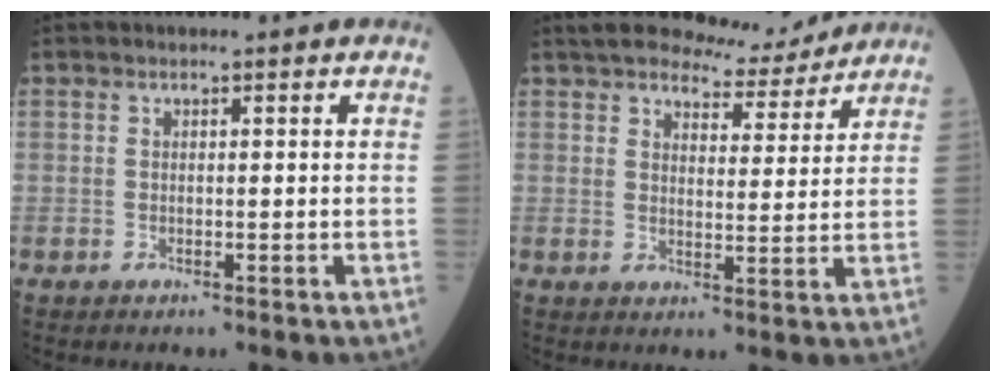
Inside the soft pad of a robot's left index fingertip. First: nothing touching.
{"total": 7.2, "force": [6.8, 1.7, 1.6], "torque": [-0.030, 0.006, 0.098]}